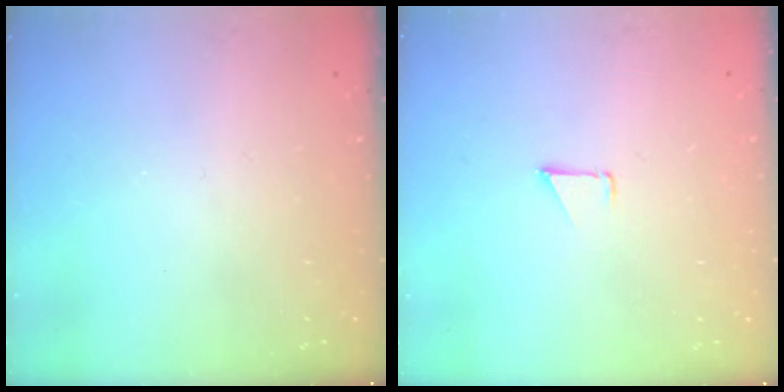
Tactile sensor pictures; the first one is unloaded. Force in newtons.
{"total": 0.9, "press": 0.8, "slide": 0.1}